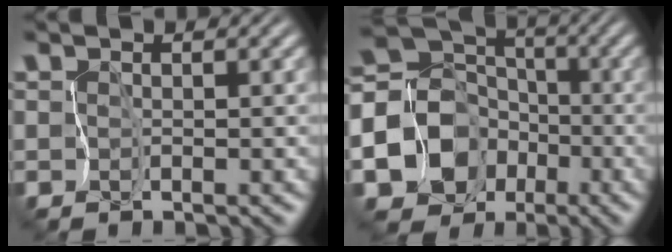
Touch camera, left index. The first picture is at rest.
{"total": 13.8, "force": [-5.1, 11.6, 5.6], "torque": [-0.127, -0.012, -0.105]}